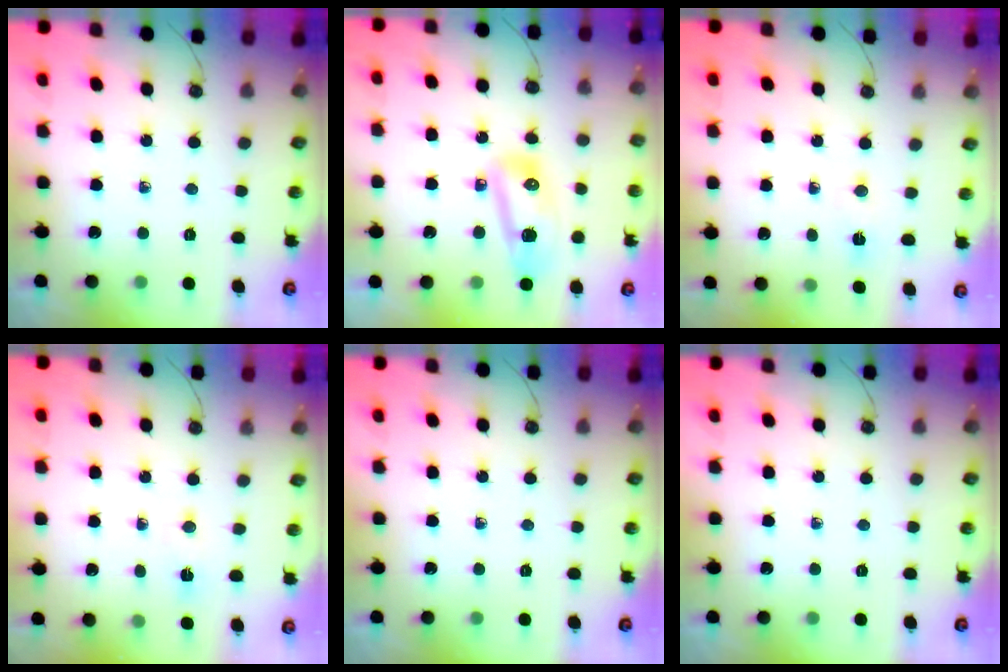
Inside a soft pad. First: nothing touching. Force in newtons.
{"total": 10.0, "press": 9.9, "slide": 1.2}
{"total": 2.1, "press": 1.6, "slide": 1.3}
{"total": 2.1, "press": 1.6, "slide": 1.3}
{"total": 0.0}
{"total": 0.0}